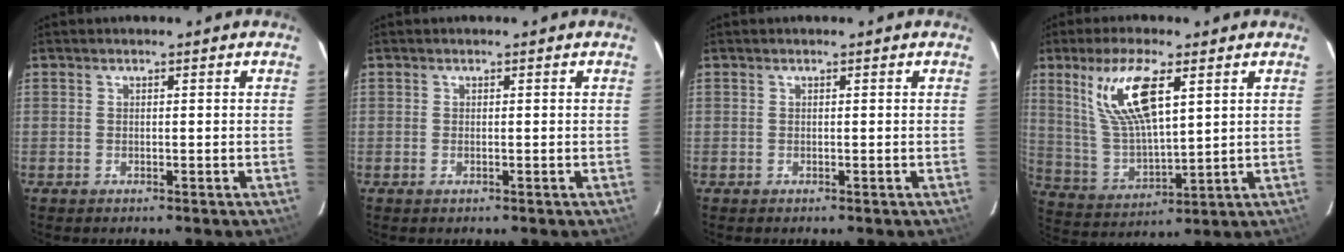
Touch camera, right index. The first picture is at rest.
{"total": 0.5, "force": [-0.1, 0.1, 0.5], "torque": [-0.011, 0.002, -0.002]}
{"total": 0.0}
{"total": 13.4, "force": [6.3, 4.0, 11.1], "torque": [-0.215, 0.002, 0.136]}